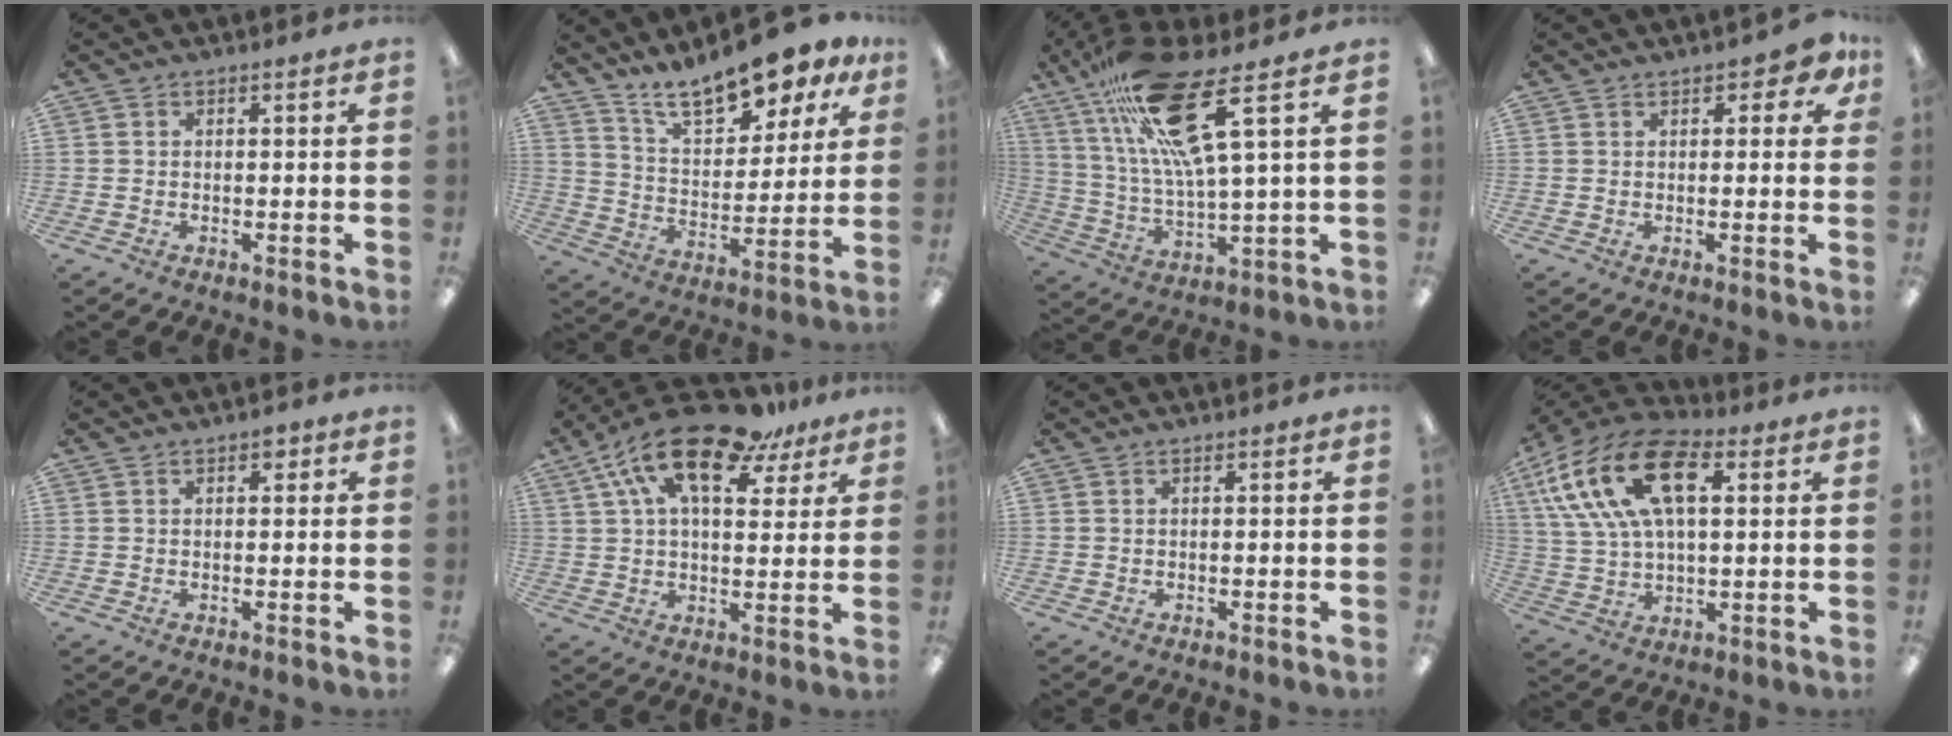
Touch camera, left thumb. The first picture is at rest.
{"total": 14.6, "force": [12.4, 4.7, 6.0], "torque": [-0.112, -0.078, 0.221]}
{"total": 21.2, "force": [11.3, 4.8, 17.3], "torque": [-0.332, -0.039, 0.181]}
{"total": 3.6, "force": [2.0, 1.9, 2.4], "torque": [-0.027, -0.002, 0.031]}
{"total": 1.7, "force": [0.8, 1.1, 1.0], "torque": [-0.005, -0.003, 0.011]}
{"total": 18.2, "force": [10.5, 8.2, 12.4], "torque": [-0.230, -0.039, 0.180]}
{"total": 0.0}
{"total": 20.8, "force": [8.0, 11.6, 15.4], "torque": [-0.312, -0.011, 0.136]}